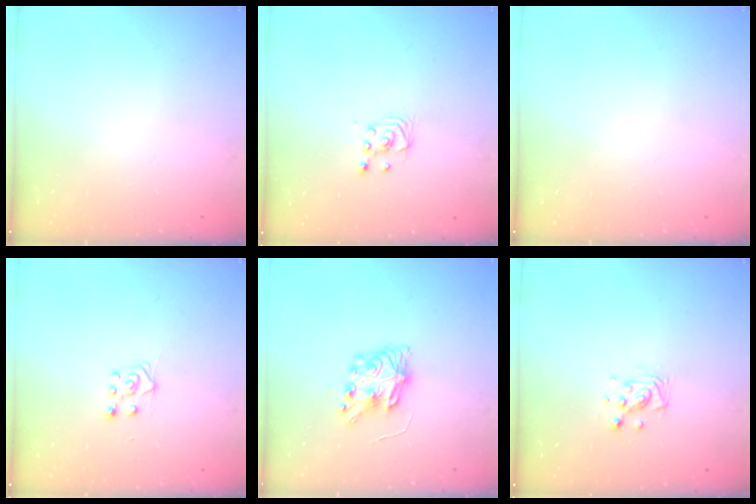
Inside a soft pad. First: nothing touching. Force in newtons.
{"total": 2.5, "press": 2.2, "slide": 1.1}
{"total": 0.0}
{"total": 6.1, "press": 6.1, "slide": 0.5}
{"total": 8.3, "press": 8.3, "slide": 0.4}
{"total": 6.3, "press": 6.1, "slide": 1.7}